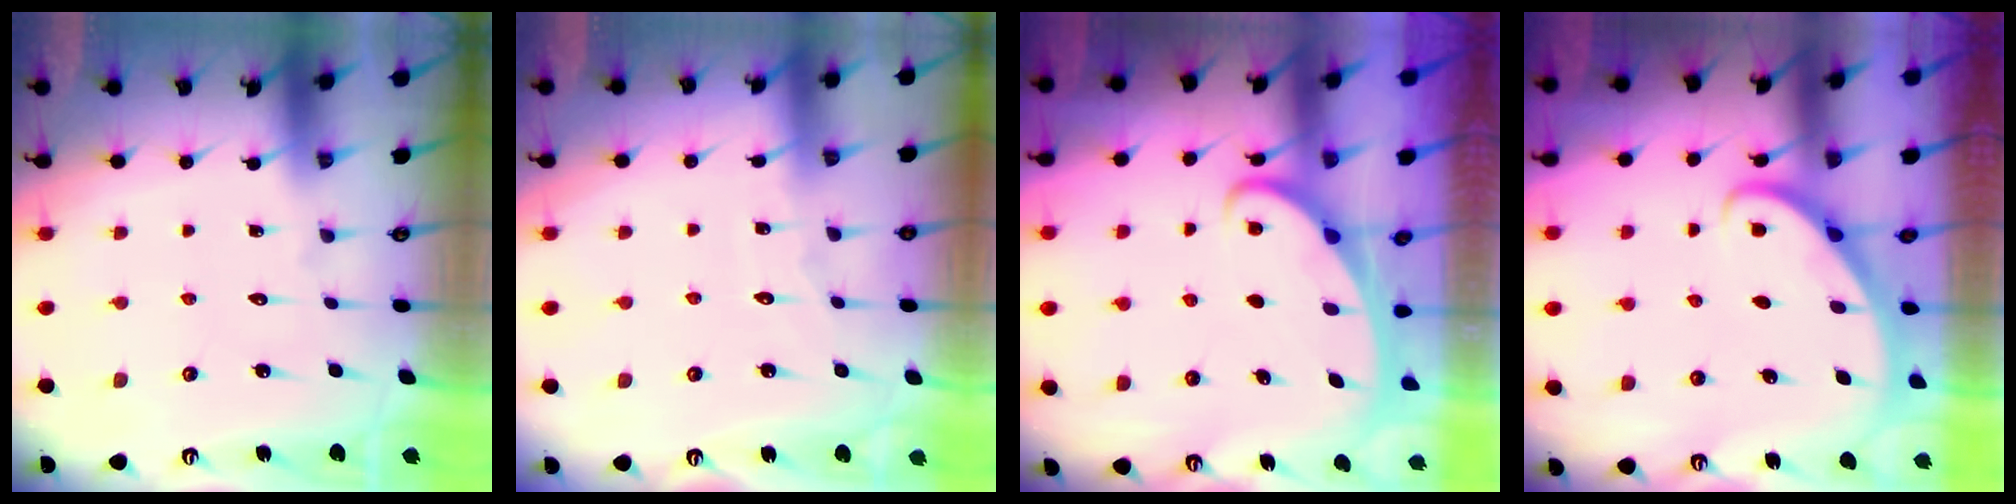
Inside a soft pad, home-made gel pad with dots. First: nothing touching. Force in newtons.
{"total": 3.4, "press": 3.4, "slide": 0.4}
{"total": 2.2, "press": 2.1, "slide": 0.3}
{"total": 2.8, "press": 2.8, "slide": 0.2}